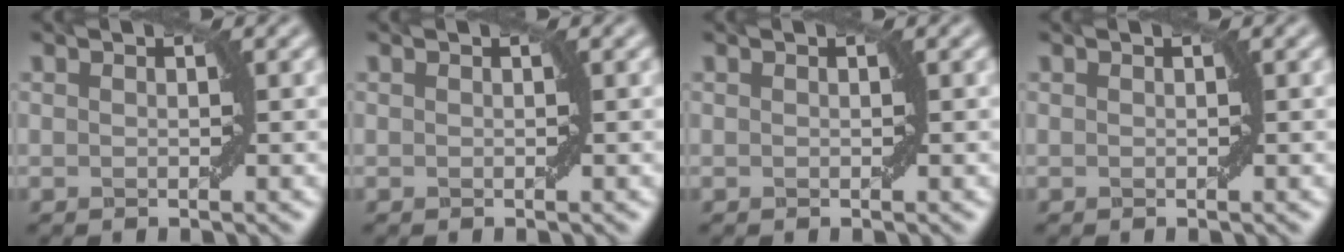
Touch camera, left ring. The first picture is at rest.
{"total": 0.0}
{"total": 0.0}
{"total": 0.0}